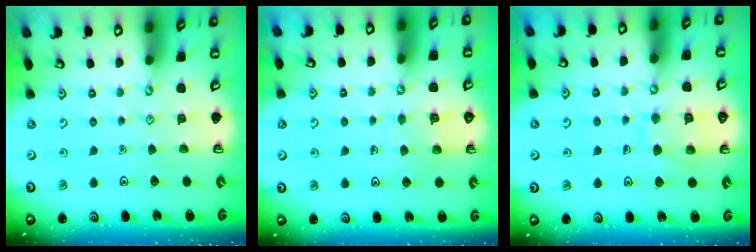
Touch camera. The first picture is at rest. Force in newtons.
{"total": 4.8, "press": 4.8, "slide": 0.5}
{"total": 9.8, "press": 9.7, "slide": 0.9}